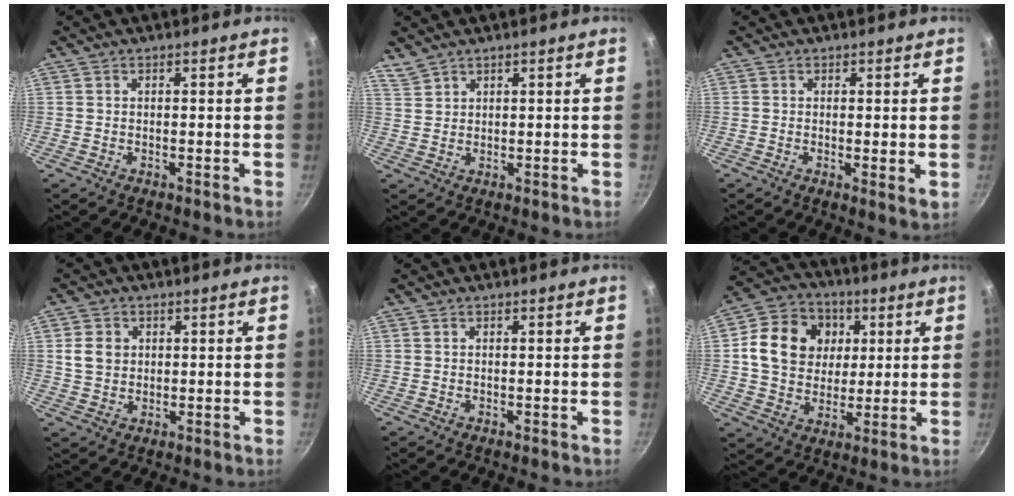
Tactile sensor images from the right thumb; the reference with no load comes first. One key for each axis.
{"total": 2.6, "fx": 2.4, "fy": 0.9, "fz": 0.4, "tx": -0.005, "ty": 0.003, "tz": 0.054}
{"total": 2.1, "fx": 0.3, "fy": 0.6, "fz": 2.0, "tx": -0.030, "ty": -0.012, "tz": 0.002}
{"total": 5.0, "fx": 1.0, "fy": 4.1, "fz": 2.6, "tx": -0.032, "ty": 0.002, "tz": 0.019}
{"total": 0.0}
{"total": 15.3, "fx": 3.2, "fy": 12.7, "fz": 7.8, "tx": -0.112, "ty": 0.008, "tz": 0.047}